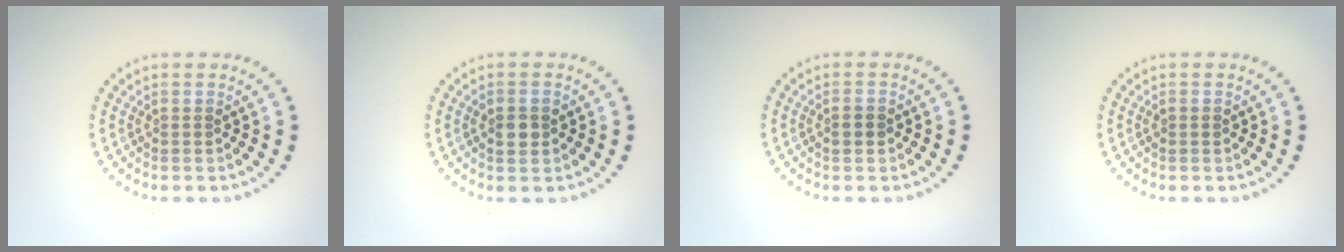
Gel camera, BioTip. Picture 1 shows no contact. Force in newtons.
{"total": 2.2, "press": 2.2, "slide": 0.2}
{"total": 1.3, "press": 1.3, "slide": 0.1}
{"total": 0.7, "press": 0.7, "slide": 0.1}